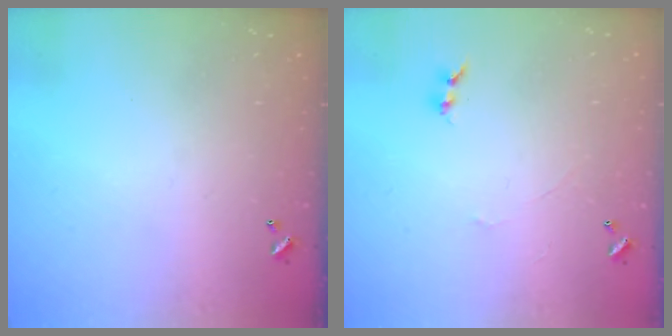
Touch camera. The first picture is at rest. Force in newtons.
{"total": 0.0}